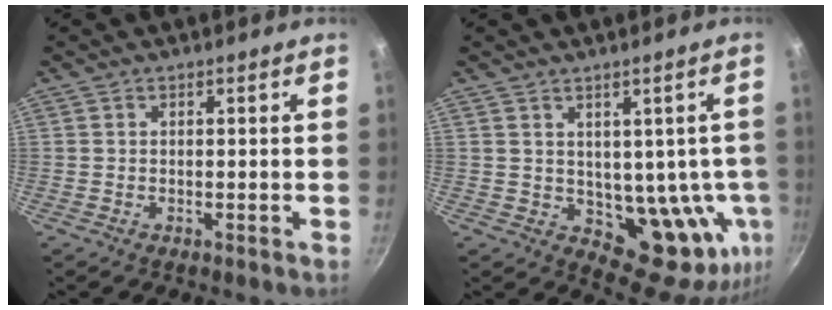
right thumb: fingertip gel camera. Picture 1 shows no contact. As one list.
[{"total": 13.2, "force": [0.0, 8.1, 10.4], "torque": [-0.077, -0.025, 0.018]}]